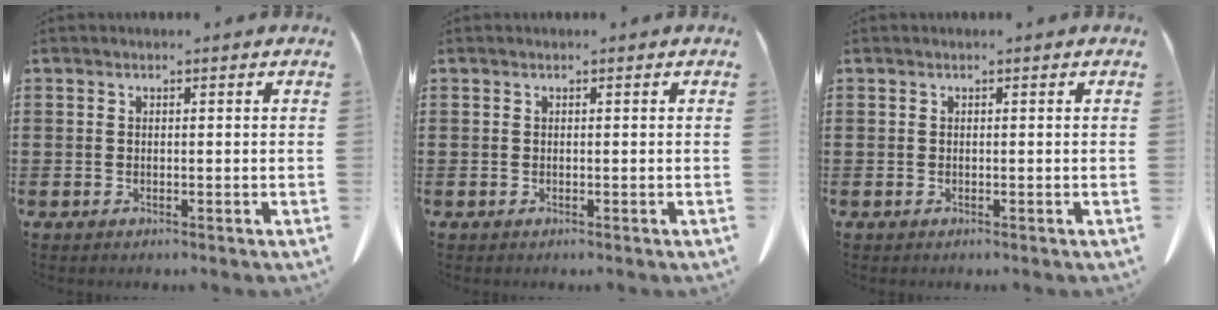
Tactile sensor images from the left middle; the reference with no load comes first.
{"total": 0.0}
{"total": 0.0}